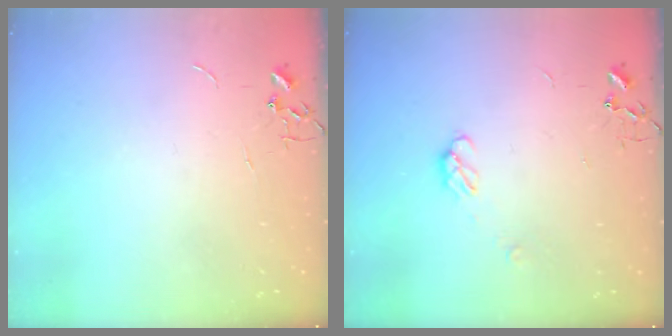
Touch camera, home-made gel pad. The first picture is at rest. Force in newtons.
{"total": 5.1, "press": 5.1, "slide": 0.5}